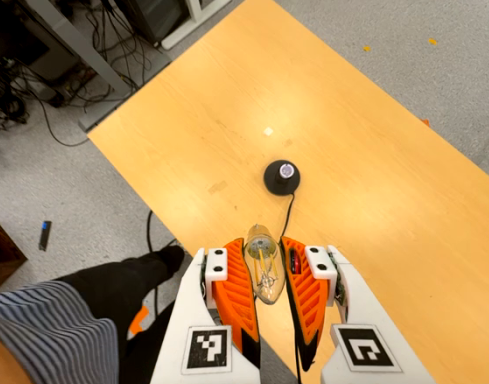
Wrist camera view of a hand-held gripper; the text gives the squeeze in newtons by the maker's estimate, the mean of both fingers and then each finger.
{"total": 22.3, "left": 25.8, "right": 18.9}